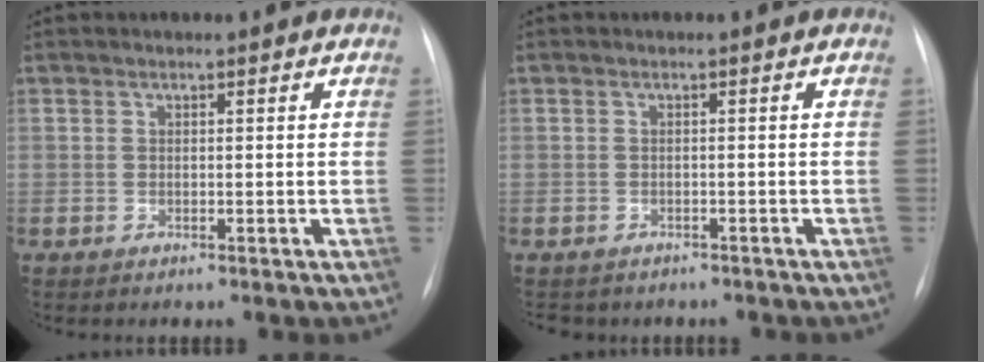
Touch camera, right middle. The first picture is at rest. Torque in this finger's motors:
{"motor_torque": [0.46, -0.54, 0.10, 0.04]}